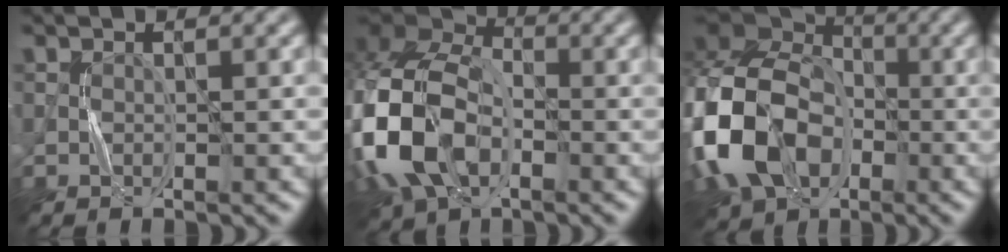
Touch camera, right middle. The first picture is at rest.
{"total": 13.0, "force": [-4.0, 8.4, 9.0], "torque": [-0.232, -0.017, -0.089]}
{"total": 15.5, "force": [-4.7, 11.3, 9.5], "torque": [-0.216, -0.017, -0.099]}